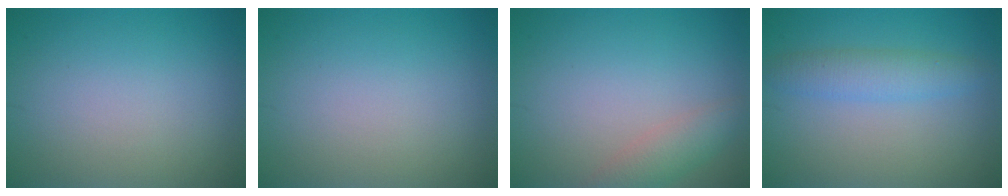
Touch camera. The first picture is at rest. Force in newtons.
{"total": 0.0}
{"total": 2.5, "press": 2.5, "slide": 0.2}
{"total": 2.9, "press": 2.9, "slide": 0.1}